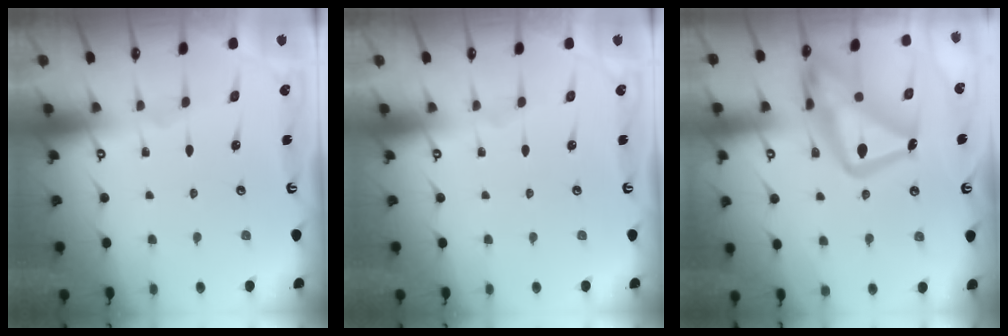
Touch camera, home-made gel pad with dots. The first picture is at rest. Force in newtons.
{"total": 0.0}
{"total": 20.4, "press": 20.3, "slide": 1.9}